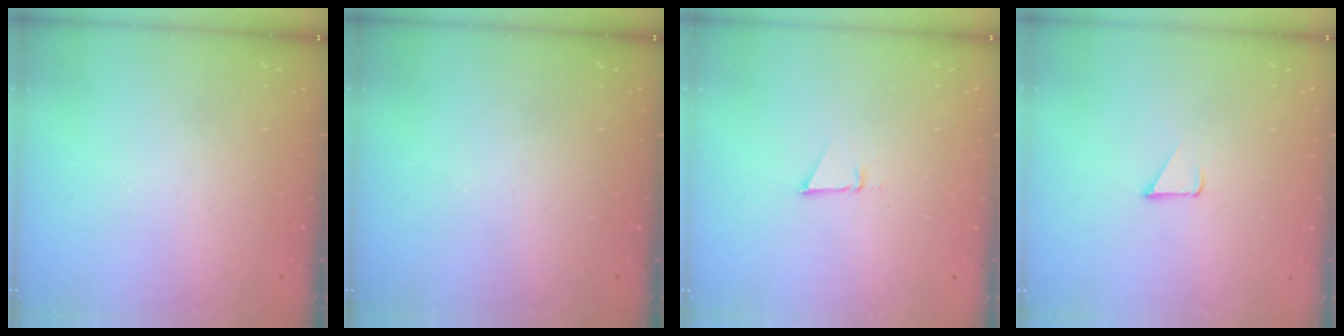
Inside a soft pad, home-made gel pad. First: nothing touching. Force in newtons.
{"total": 0.0}
{"total": 2.6, "press": 2.5, "slide": 0.8}
{"total": 2.4, "press": 2.4, "slide": 0.2}